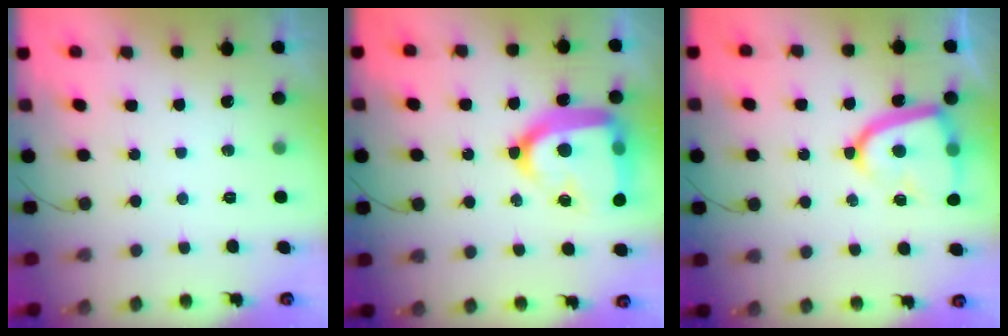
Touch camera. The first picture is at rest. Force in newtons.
{"total": 24.5, "press": 24.4, "slide": 2.1}
{"total": 14.7, "press": 14.7, "slide": 1.2}